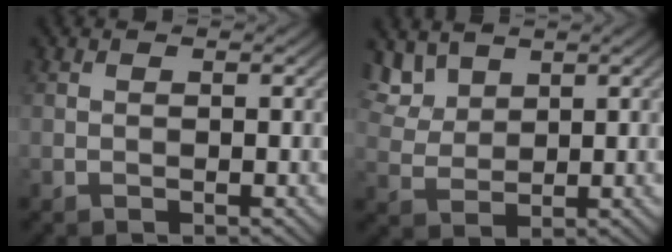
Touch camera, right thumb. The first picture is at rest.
{"total": 4.4, "force": [3.2, 2.3, 1.8], "torque": [-0.057, -0.007, 0.078]}